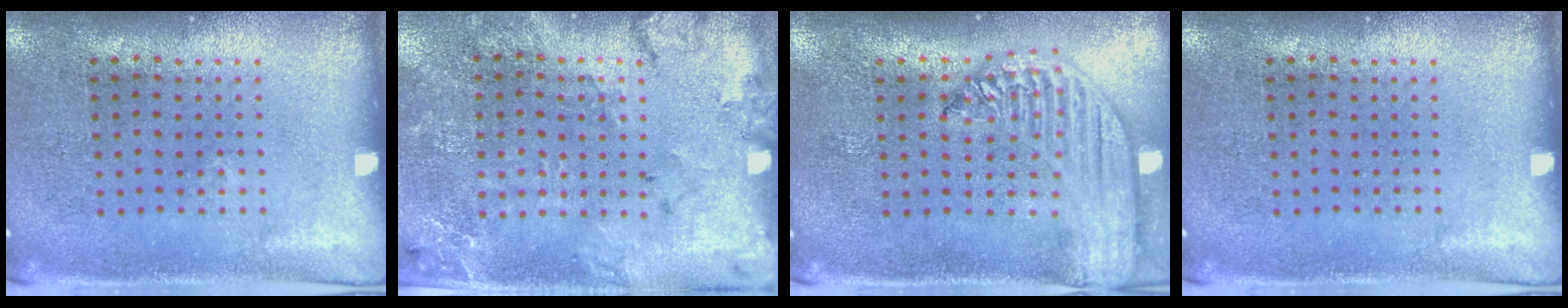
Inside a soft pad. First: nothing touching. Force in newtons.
{"total": 1.8, "press": 1.7, "slide": 0.6}
{"total": 2.5, "press": 2.1, "slide": 1.3}
{"total": 0.0}